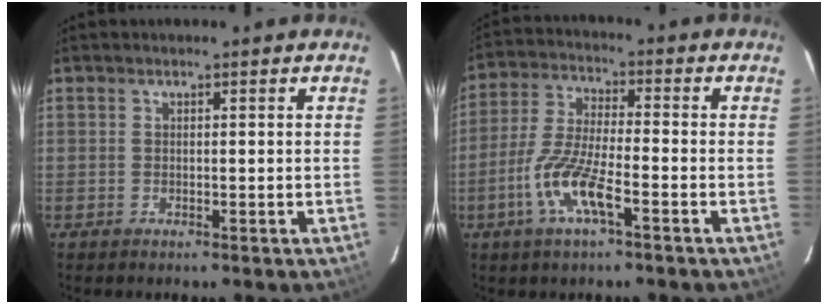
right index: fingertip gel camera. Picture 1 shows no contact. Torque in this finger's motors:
{"motor_torque": [1.11, -1.03, 0.70, 0.16]}